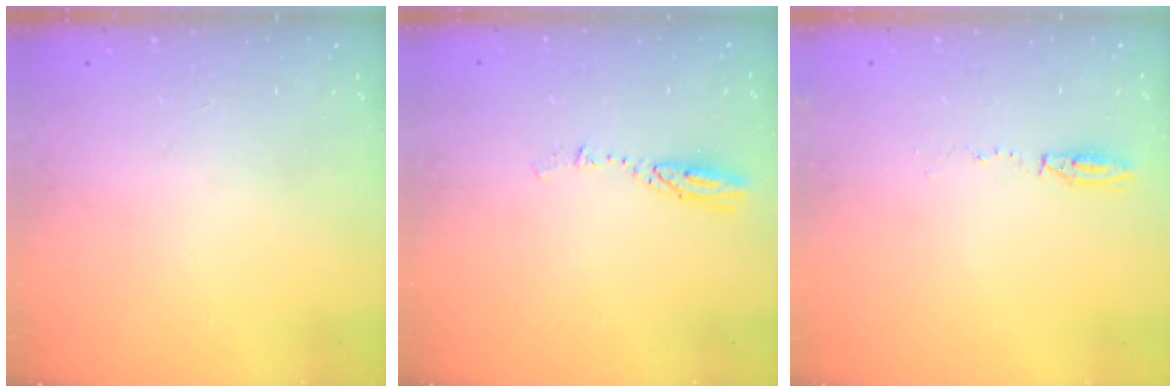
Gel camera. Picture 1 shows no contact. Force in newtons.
{"total": 3.8, "press": 3.8, "slide": 0.2}
{"total": 3.9, "press": 3.8, "slide": 0.9}